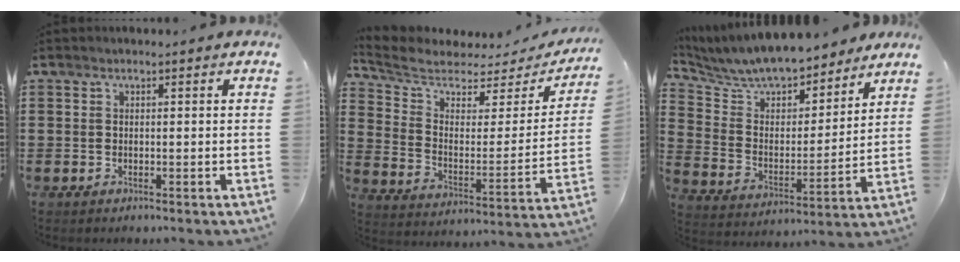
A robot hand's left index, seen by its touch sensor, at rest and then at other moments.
{"total": 5.7, "force": [4.9, 2.0, 2.0], "torque": [-0.072, -0.035, 0.081]}
{"total": 7.6, "force": [7.3, 1.6, 1.5], "torque": [-0.072, -0.053, 0.126]}